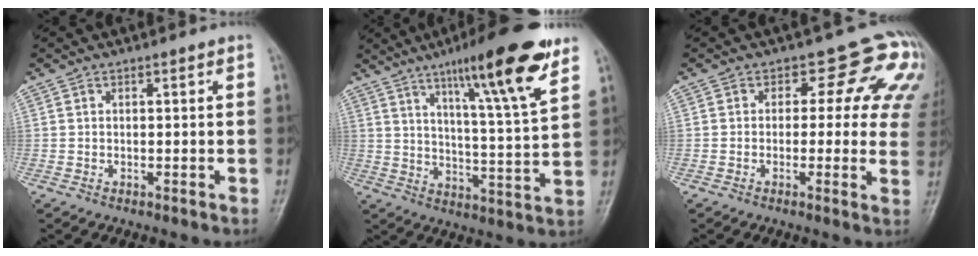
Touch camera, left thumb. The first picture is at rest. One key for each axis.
{"total": 17.9, "fx": 10.8, "fy": 2.2, "fz": 14.2, "tx": -0.201, "ty": -0.052, "tz": 0.166}
{"total": 10.4, "fx": 3.8, "fy": 6.8, "fz": 6.8, "tx": -0.021, "ty": -0.005, "tz": 0.019}